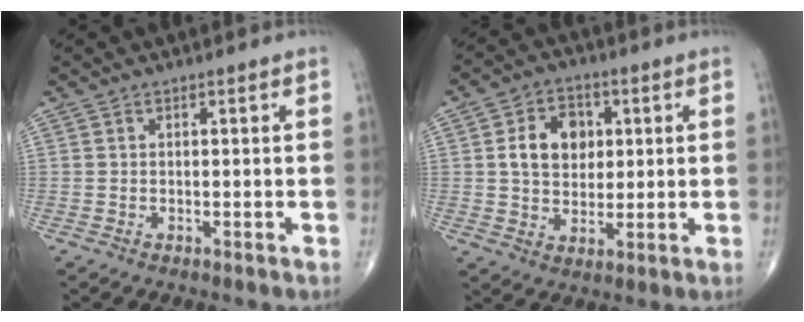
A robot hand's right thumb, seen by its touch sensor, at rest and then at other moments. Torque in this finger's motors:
{"motor_torque": [0.16, 0.13, 0.70, 0.33, 0.04]}